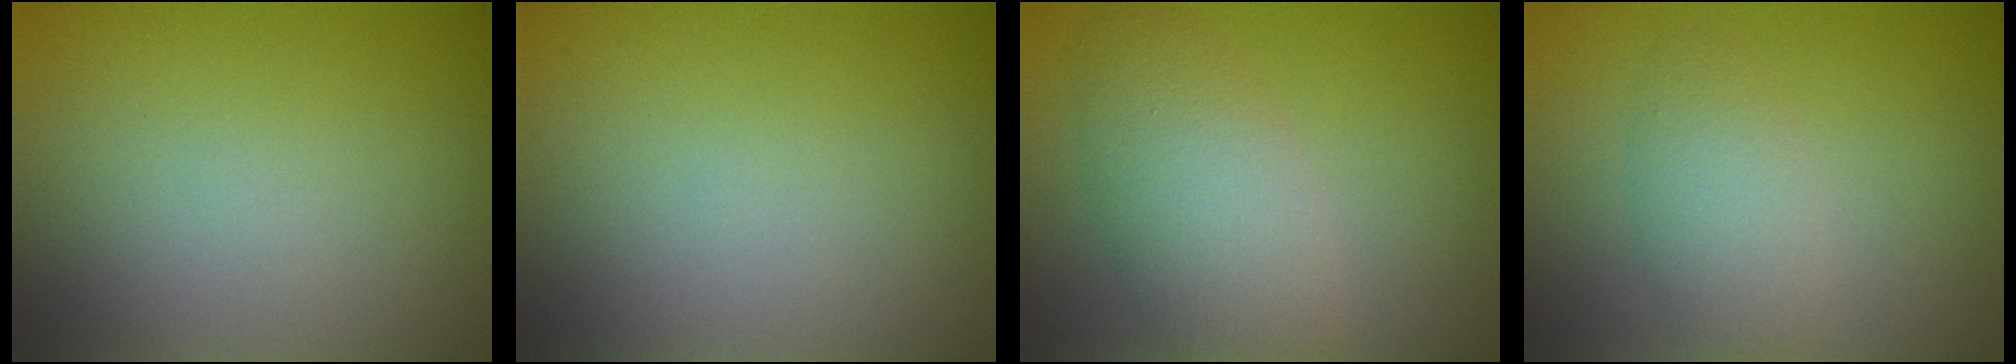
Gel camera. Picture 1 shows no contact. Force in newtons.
{"total": 0.0}
{"total": 5.3, "press": 5.3, "slide": 0.3}
{"total": 2.7, "press": 2.7, "slide": 0.1}